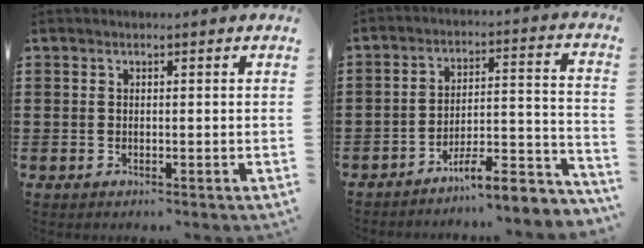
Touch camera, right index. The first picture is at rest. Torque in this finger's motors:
{"motor_torque": [-0.17, 0.19, 0.02, 0.00]}